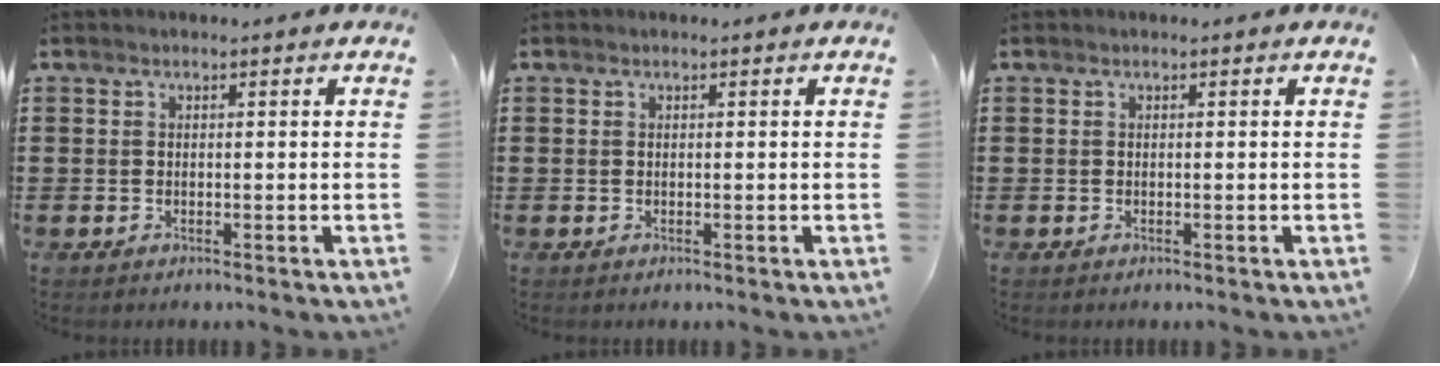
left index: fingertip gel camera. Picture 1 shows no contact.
{"total": 0.0}
{"total": 0.0}